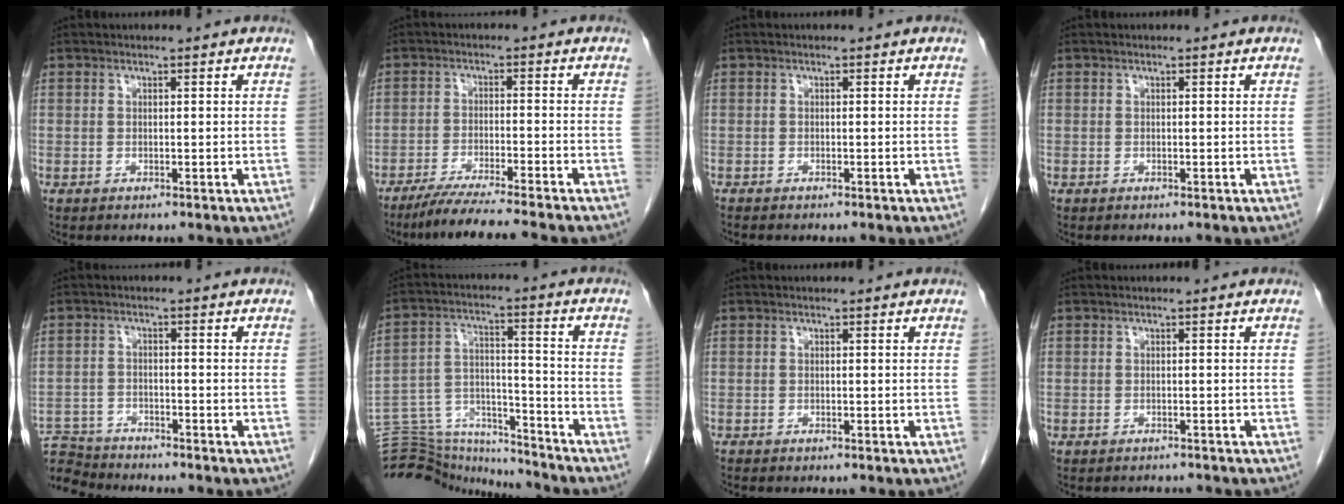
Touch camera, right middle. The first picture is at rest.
{"total": 10.0, "force": [-8.6, -1.4, 4.9], "torque": [-0.057, -0.033, -0.138]}
{"total": 0.8, "force": [-0.8, 0.1, 0.3], "torque": [-0.007, -0.001, -0.012]}
{"total": 0.0}
{"total": 7.7, "force": [-7.5, 1.3, -0.1], "torque": [-0.004, 0.006, -0.142]}
{"total": 17.1, "force": [-16.6, 3.1, 2.9], "torque": [-0.062, 0.041, -0.261]}
{"total": 0.7, "force": [-0.7, 0.1, 0.2], "torque": [-0.006, -0.001, -0.012]}
{"total": 2.4, "force": [-2.3, 0.5, 0.1], "torque": [-0.001, -0.005, -0.029]}